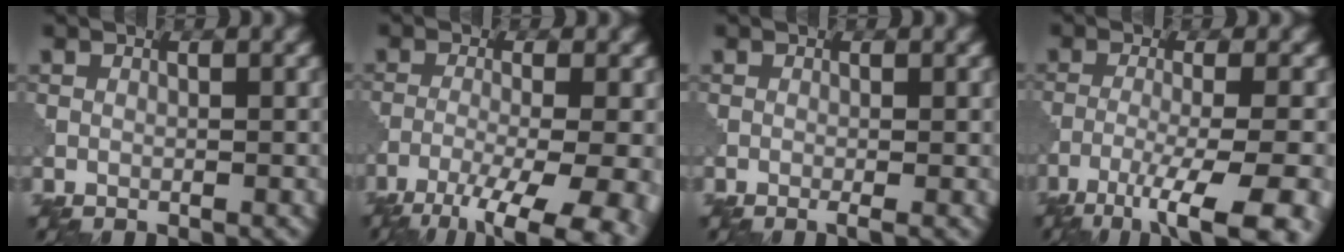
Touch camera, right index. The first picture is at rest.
{"total": 10.8, "force": [-7.0, 3.2, 7.6], "torque": [-0.133, -0.037, -0.092]}
{"total": 1.0, "force": [-0.4, 0.2, 1.0], "torque": [-0.015, -0.007, -0.009]}
{"total": 10.3, "force": [-7.0, 2.1, 7.2], "torque": [-0.106, -0.019, -0.105]}